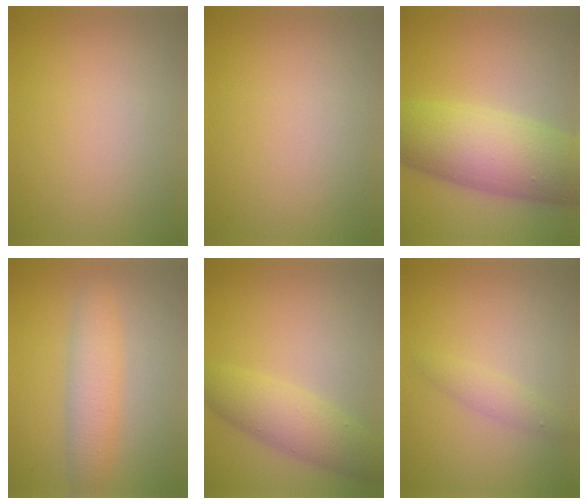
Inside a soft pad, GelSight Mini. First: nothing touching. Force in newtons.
{"total": 0.0}
{"total": 10.7, "press": 10.7, "slide": 0.4}
{"total": 3.6, "press": 3.6, "slide": 0.1}
{"total": 4.7, "press": 4.7, "slide": 0.3}
{"total": 1.6, "press": 1.6, "slide": 0.1}